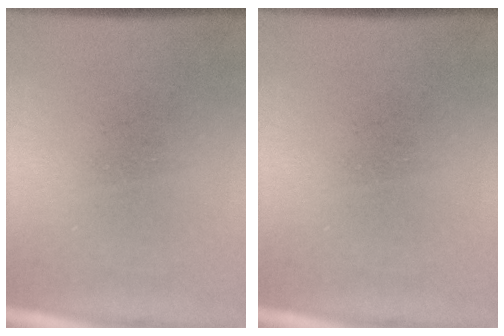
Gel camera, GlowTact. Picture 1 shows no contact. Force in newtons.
{"total": 0.0}